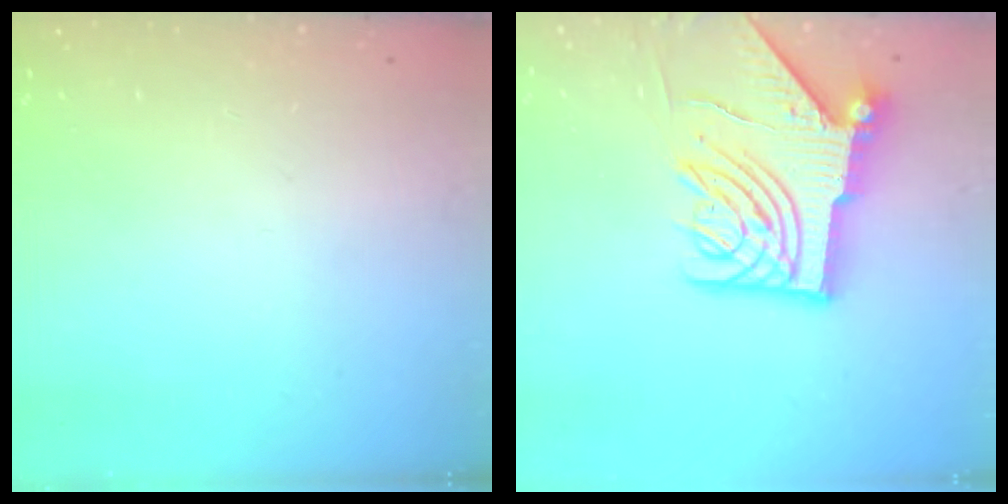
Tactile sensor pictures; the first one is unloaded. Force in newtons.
{"total": 12.2, "press": 12.1, "slide": 1.5}